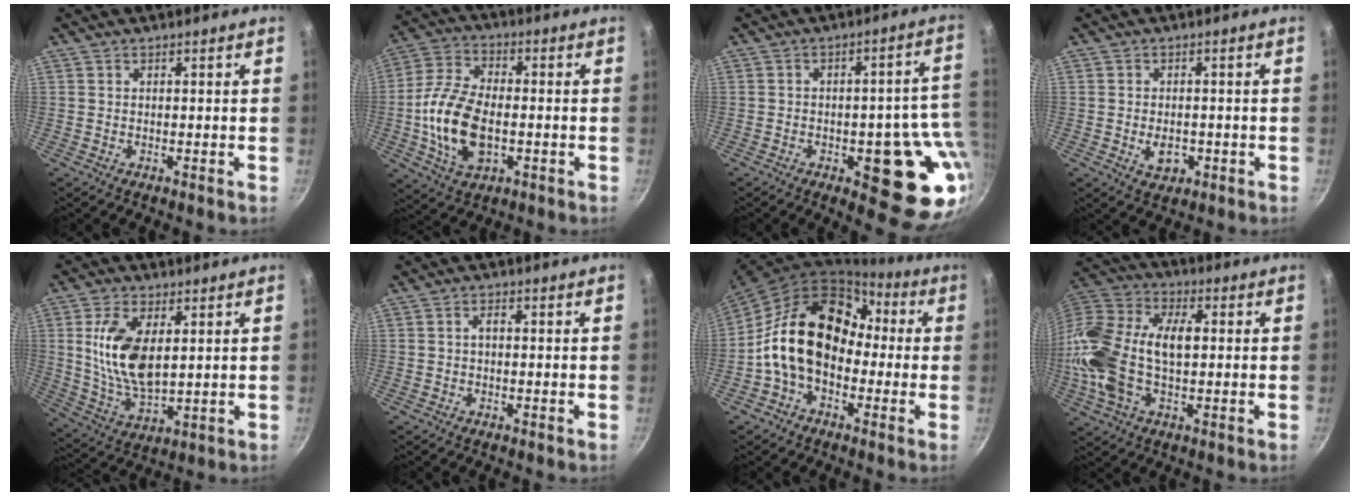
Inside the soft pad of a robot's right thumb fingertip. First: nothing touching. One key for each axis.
{"total": 14.9, "fx": -2.3, "fy": 8.5, "fz": 12.0, "tx": -0.227, "ty": 0.021, "tz": -0.047}
{"total": 17.3, "fx": -3.5, "fy": 7.8, "fz": 15.0, "tx": -0.108, "ty": 0.003, "tz": -0.041}
{"total": 4.3, "fx": -1.1, "fy": 3.0, "fz": 2.9, "tx": -0.035, "ty": 0.006, "tz": -0.011}
{"total": 13.4, "fx": 2.8, "fy": 6.9, "fz": 11.1, "tx": -0.208, "ty": -0.016, "tz": 0.062}
{"total": 1.4, "fx": -0.2, "fy": 0.7, "fz": 1.2, "tx": -0.021, "ty": 0.010, "tz": -0.003}
{"total": 17.9, "fx": -0.9, "fy": 13.0, "fz": 12.4, "tx": -0.180, "ty": 0.058, "tz": -0.032}
{"total": 22.4, "fx": -0.4, "fy": 13.0, "fz": 18.3, "tx": -0.369, "ty": 0.036, "tz": -0.020}